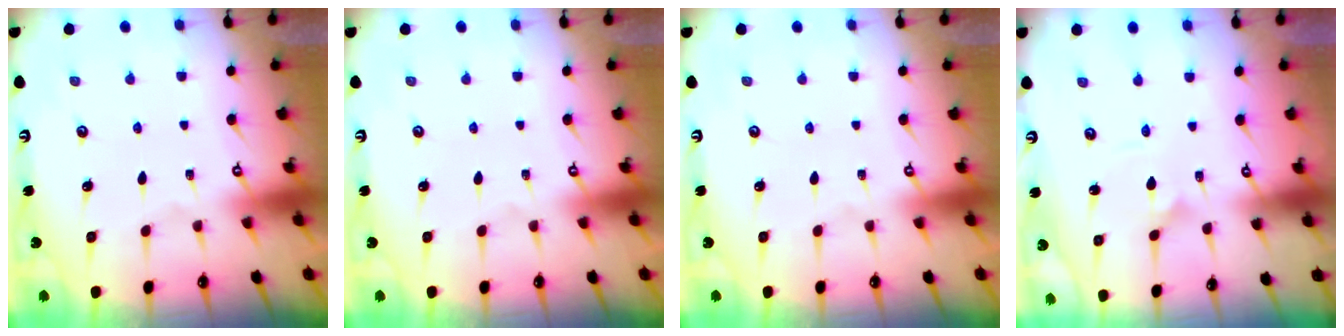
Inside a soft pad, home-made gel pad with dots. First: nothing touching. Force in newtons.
{"total": 0.0}
{"total": 0.0}
{"total": 1.7, "press": 1.7, "slide": 0.1}